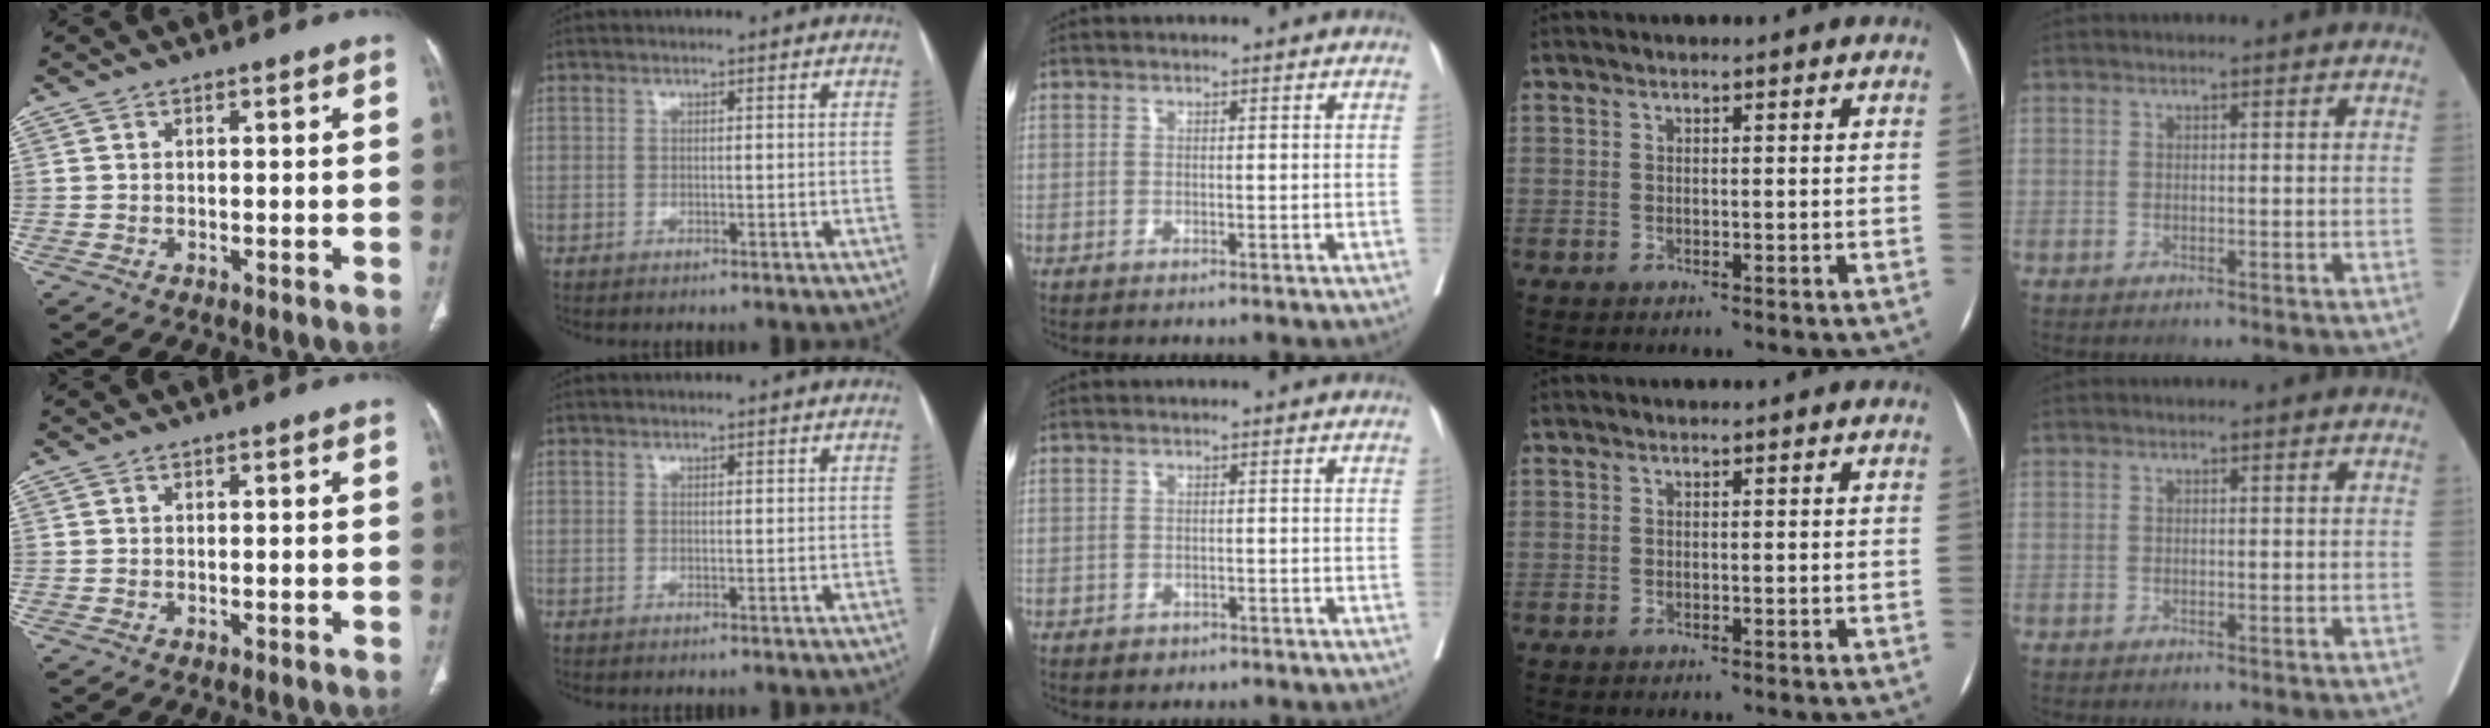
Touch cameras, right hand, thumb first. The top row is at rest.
{"middle": {"total": 1.4, "force": [-1.0, 1.0, 0.4], "torque": [-0.006, 0.002, -0.010]}}